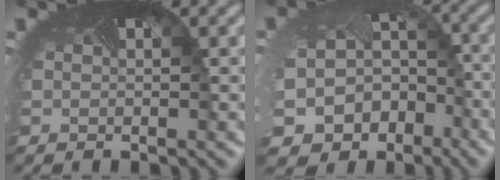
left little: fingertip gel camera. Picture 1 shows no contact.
{"total": 12.4, "force": [-7.0, 9.4, 4.0], "torque": [-0.088, -0.065, -0.087]}